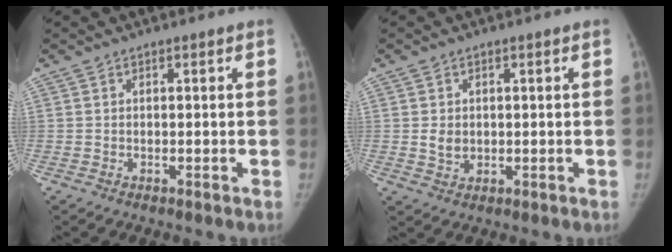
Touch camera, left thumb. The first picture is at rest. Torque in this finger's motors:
{"motor_torque": [0.35, 0.44, 0.38, -0.78, -0.01]}